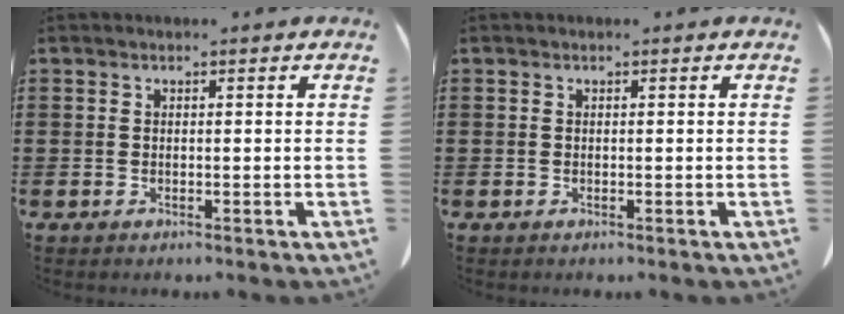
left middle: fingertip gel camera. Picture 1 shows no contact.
{"total": 0.0}